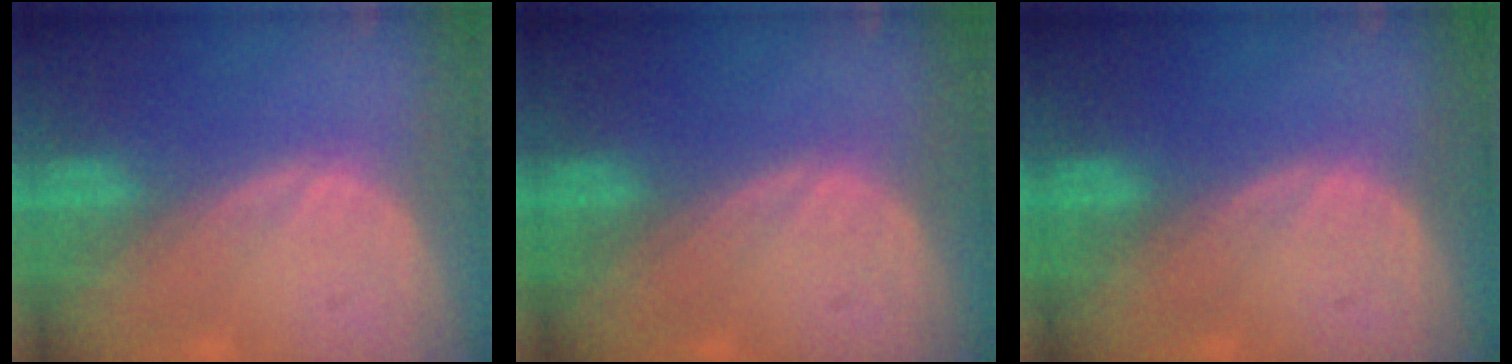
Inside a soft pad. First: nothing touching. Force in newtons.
{"total": 0.0}
{"total": 0.0}